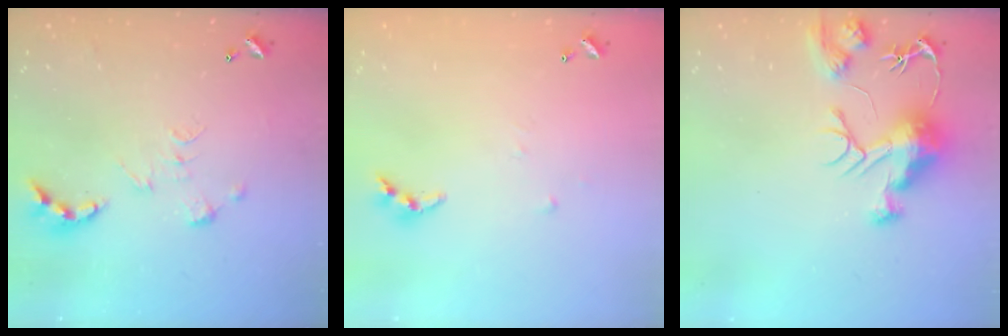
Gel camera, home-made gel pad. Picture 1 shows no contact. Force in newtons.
{"total": 4.6, "press": 4.5, "slide": 0.5}
{"total": 12.3, "press": 12.3, "slide": 1.1}